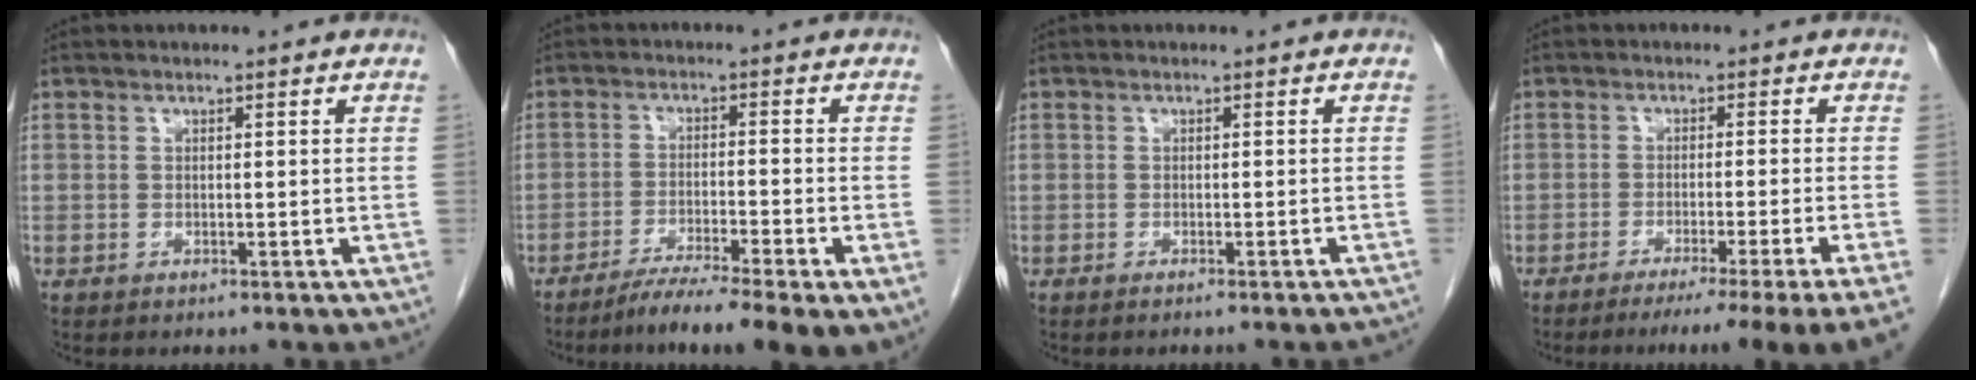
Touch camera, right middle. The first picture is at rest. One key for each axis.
{"total": 11.1, "fx": -7.3, "fy": 0.5, "fz": 8.4, "tx": -0.119, "ty": -0.018, "tz": -0.115}
{"total": 4.6, "fx": -4.2, "fy": -0.2, "fz": 1.8, "tx": -0.017, "ty": -0.008, "tz": -0.052}
{"total": 13.6, "fx": -11.3, "fy": -2.4, "fz": 7.1, "tx": -0.062, "ty": -0.037, "tz": -0.151}